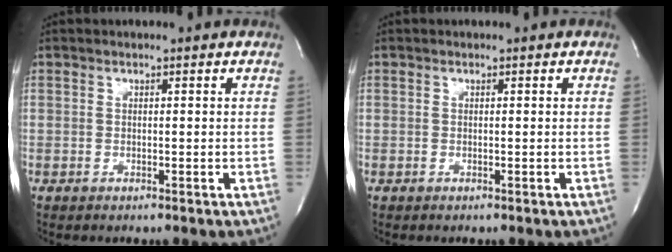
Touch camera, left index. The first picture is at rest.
{"total": 0.0}